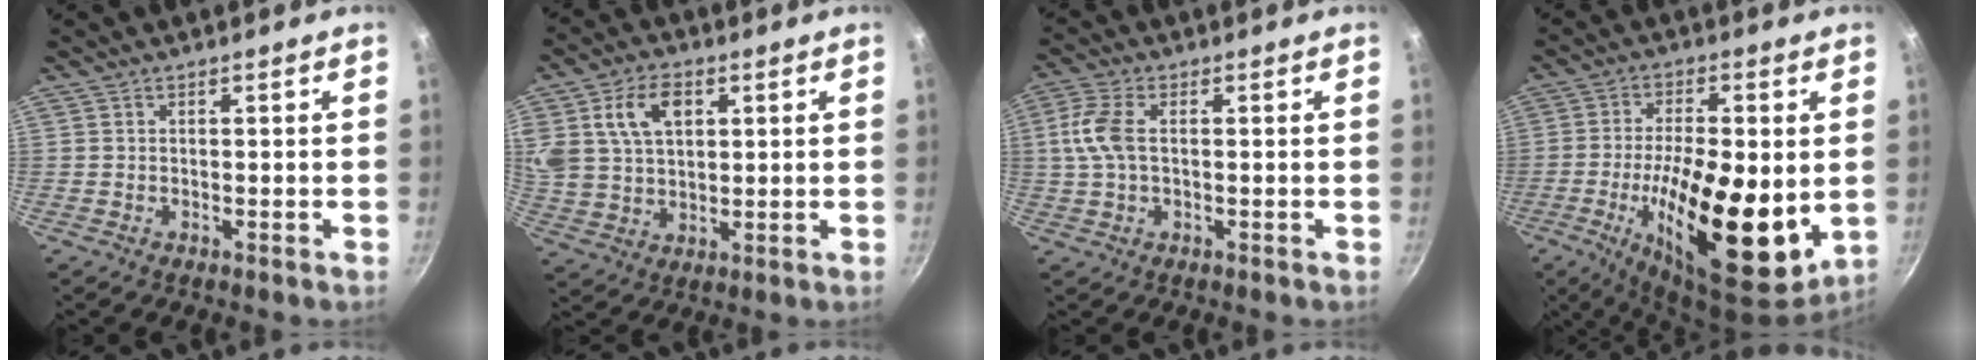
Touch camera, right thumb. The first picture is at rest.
{"total": 12.3, "force": [4.3, 8.3, 8.0], "torque": [-0.135, 0.000, 0.080]}
{"total": 6.8, "force": [0.6, 3.8, 5.6], "torque": [-0.126, 0.013, 0.006]}
{"total": 21.0, "force": [-2.8, 8.1, 19.2], "torque": [-0.306, -0.009, -0.046]}